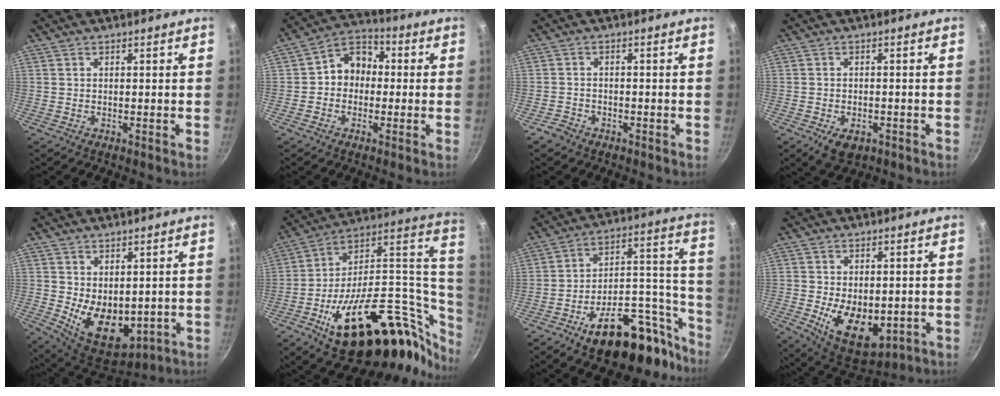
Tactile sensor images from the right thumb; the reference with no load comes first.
{"total": 8.4, "force": [-0.2, 7.1, 4.6], "torque": [-0.030, 0.026, -0.024]}
{"total": 2.6, "force": [-1.9, 1.6, 0.7], "torque": [-0.015, 0.021, -0.034]}
{"total": 5.2, "force": [-2.3, 3.2, 3.3], "torque": [-0.047, 0.007, -0.030]}
{"total": 11.9, "force": [-0.1, 7.9, 8.8], "torque": [-0.108, -0.028, 0.025]}
{"total": 38.9, "force": [-4.7, 20.4, 32.8], "torque": [-0.467, 0.033, -0.059]}
{"total": 26.2, "force": [-16.4, 12.2, 16.4], "torque": [-0.168, 0.118, -0.239]}
{"total": 12.9, "force": [-2.2, 8.1, 9.9], "torque": [-0.125, -0.016, -0.014]}